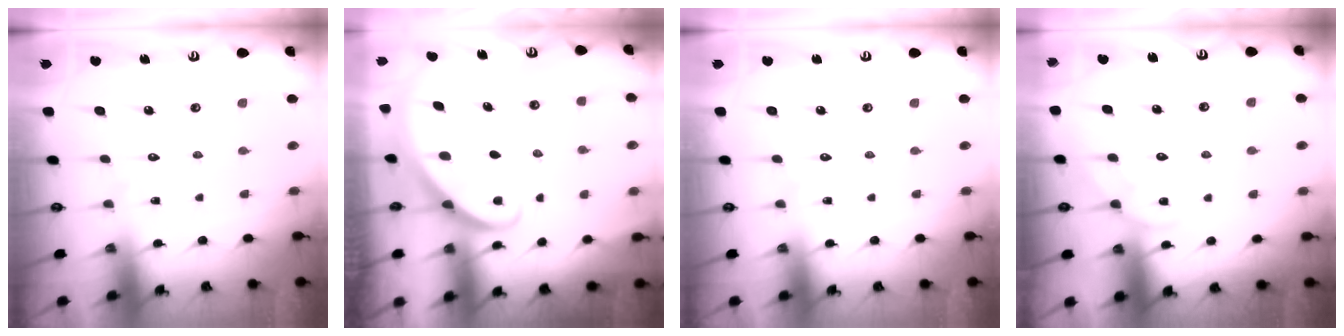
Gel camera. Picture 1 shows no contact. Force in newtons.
{"total": 2.9, "press": 2.9, "slide": 0.2}
{"total": 0.0}
{"total": 3.5, "press": 3.5, "slide": 0.3}